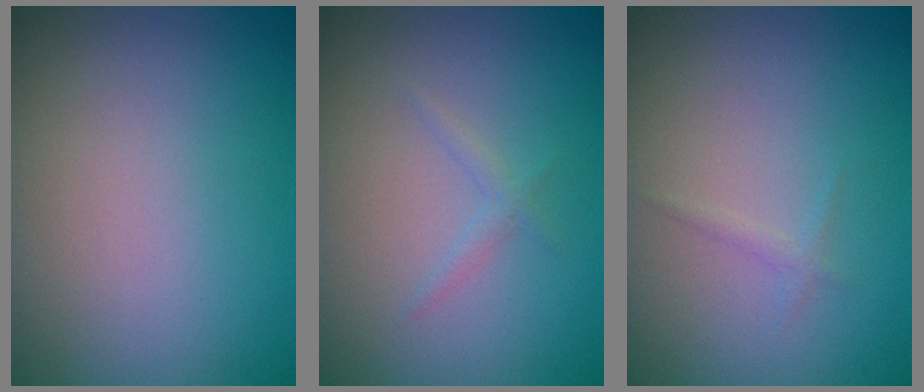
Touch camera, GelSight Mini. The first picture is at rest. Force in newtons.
{"total": 0.9, "press": 0.9, "slide": 0.1}
{"total": 0.6, "press": 0.6, "slide": 0.1}